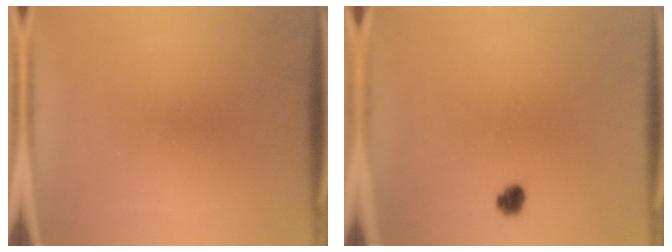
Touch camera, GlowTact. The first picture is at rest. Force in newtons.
{"total": 2.2}